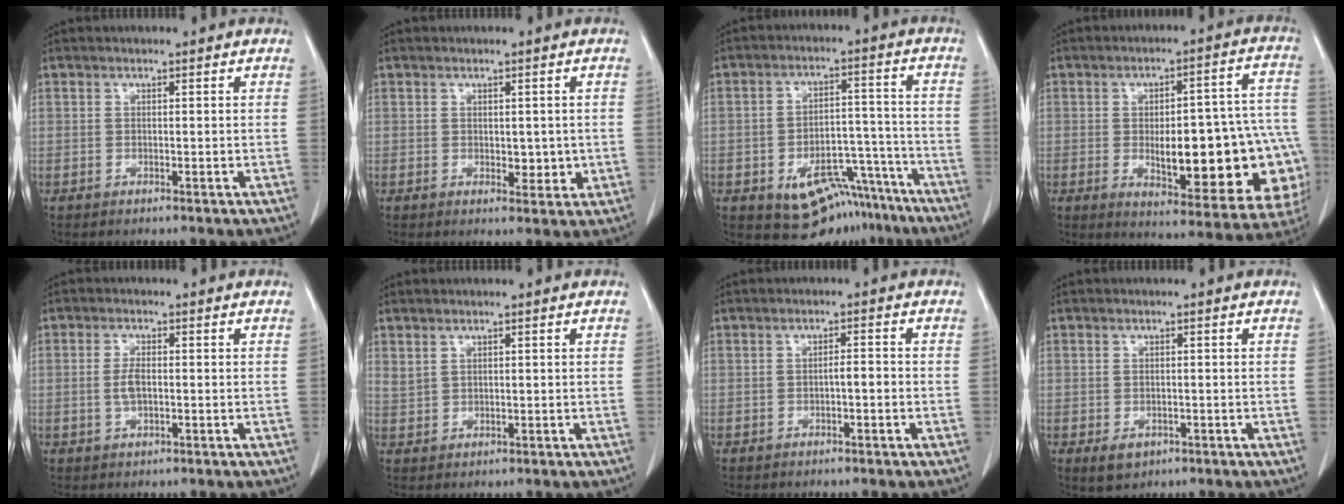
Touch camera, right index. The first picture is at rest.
{"total": 3.0, "force": [-0.1, 1.8, 2.4], "torque": [-0.025, -0.005, 0.006]}
{"total": 12.2, "force": [-8.1, 6.7, 6.3], "torque": [-0.067, 0.032, -0.113]}
{"total": 22.8, "force": [-4.2, 7.6, 21.1], "torque": [-0.191, 0.033, -0.028]}
{"total": 2.7, "force": [-0.4, 1.1, 2.4], "torque": [-0.053, 0.001, -0.006]}
{"total": 1.4, "force": [1.1, 0.7, 0.5], "torque": [-0.008, 0.004, 0.026]}
{"total": 1.6, "force": [-0.6, 0.3, 1.5], "torque": [-0.023, 0.003, -0.009]}
{"total": 2.6, "force": [-1.1, 2.0, 1.2], "torque": [-0.017, -0.001, -0.007]}